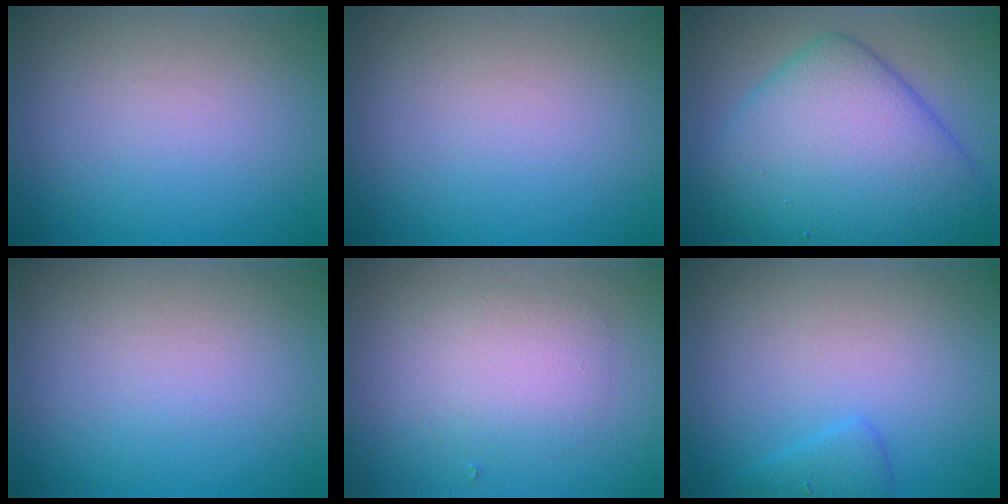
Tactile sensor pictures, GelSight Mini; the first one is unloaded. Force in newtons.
{"total": 0.0}
{"total": 11.2, "press": 11.2, "slide": 0.4}
{"total": 0.0}
{"total": 3.0, "press": 3.0, "slide": 0.1}
{"total": 1.4, "press": 1.4, "slide": 0.1}